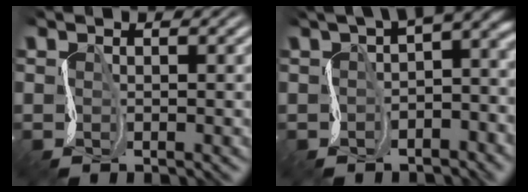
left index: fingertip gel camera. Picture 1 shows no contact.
{"total": 5.5, "force": [0.4, 2.7, 4.7], "torque": [-0.056, 0.003, 0.011]}